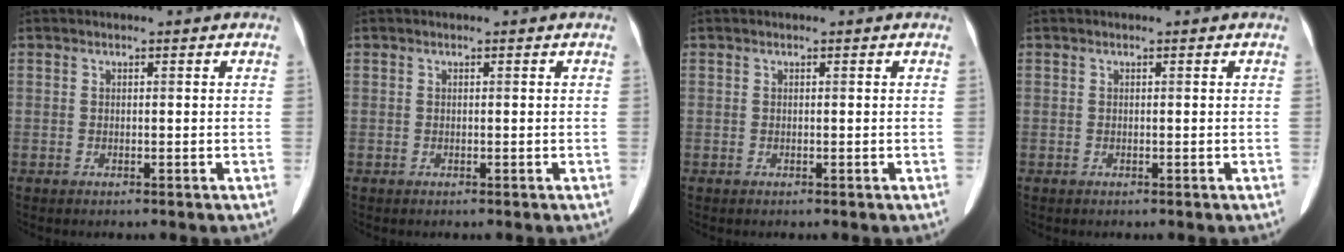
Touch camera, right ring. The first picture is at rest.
{"total": 0.0}
{"total": 0.0}
{"total": 0.0}